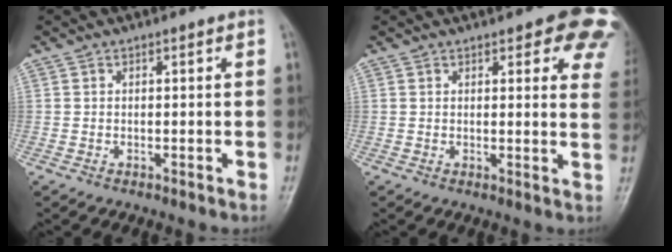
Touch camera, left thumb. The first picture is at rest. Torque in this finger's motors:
{"motor_torque": [0.57, 0.24, 1.23, -1.15, 0.09]}